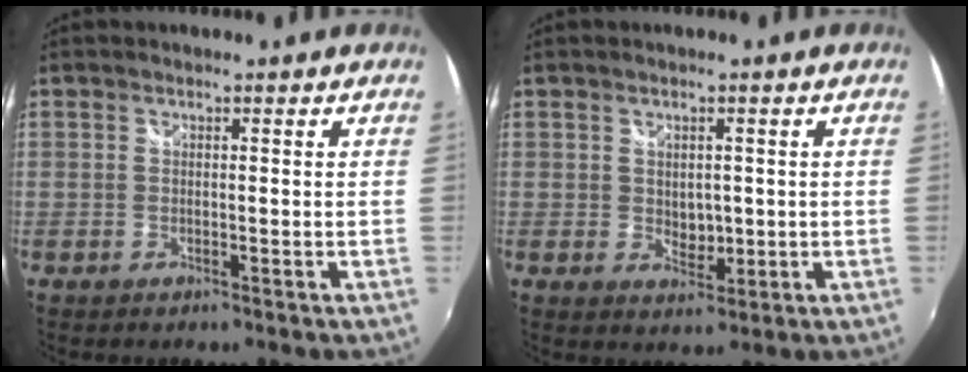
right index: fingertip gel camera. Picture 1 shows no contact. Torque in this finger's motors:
{"motor_torque": [0.00, 0.04, 0.19, 0.02]}